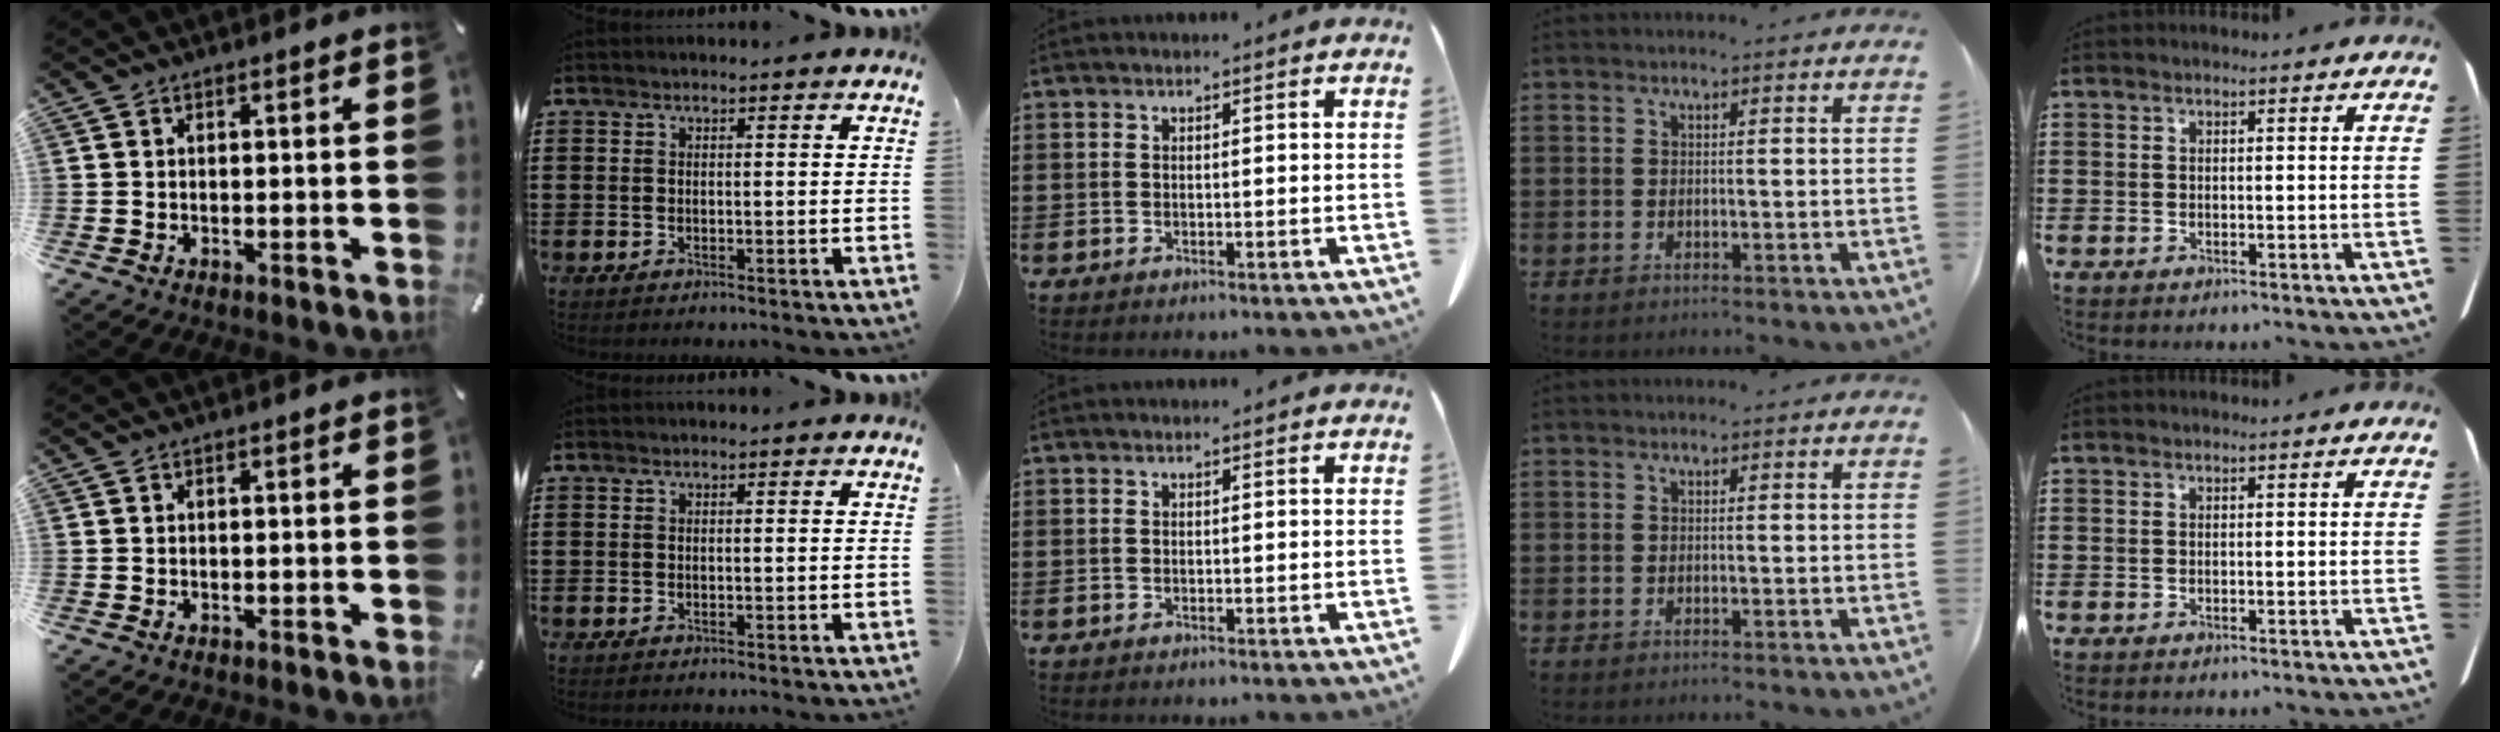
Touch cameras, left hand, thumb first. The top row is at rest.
{}